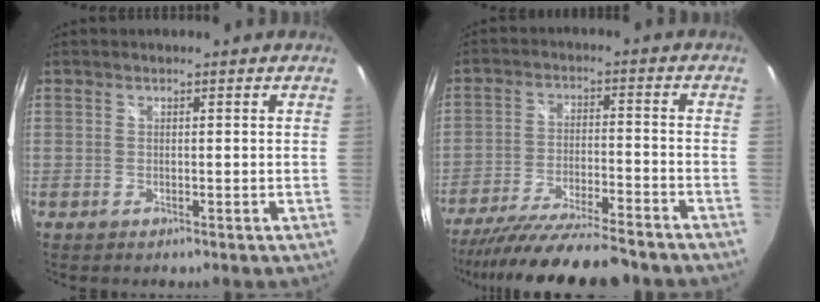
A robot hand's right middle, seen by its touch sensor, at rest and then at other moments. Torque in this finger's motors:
{"motor_torque": [1.11, -1.03, 0.44, 0.18]}